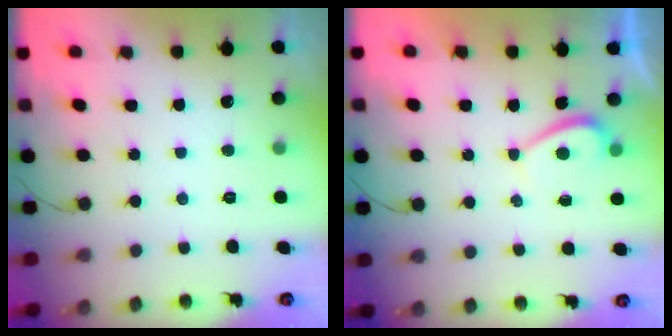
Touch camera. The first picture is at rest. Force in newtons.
{"total": 1.0, "press": 0.9, "slide": 0.6}